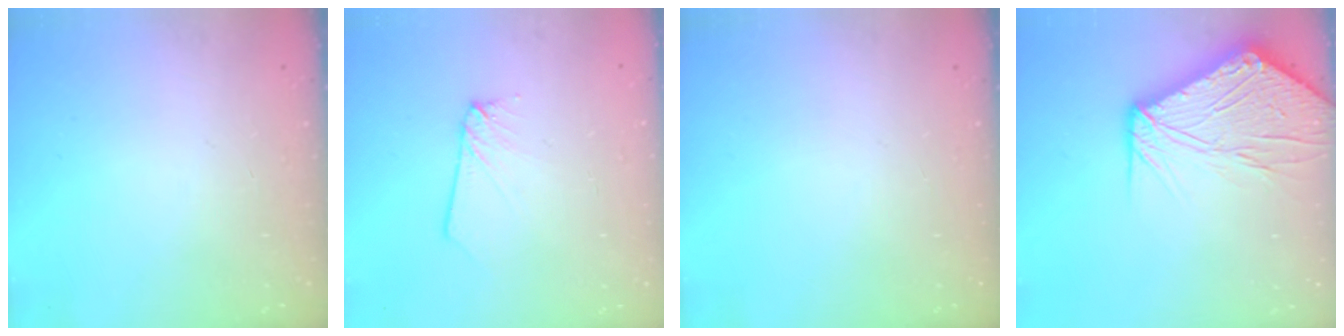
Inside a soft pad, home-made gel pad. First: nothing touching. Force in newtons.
{"total": 2.6, "press": 2.6, "slide": 0.3}
{"total": 0.0}
{"total": 15.5, "press": 15.5, "slide": 1.5}